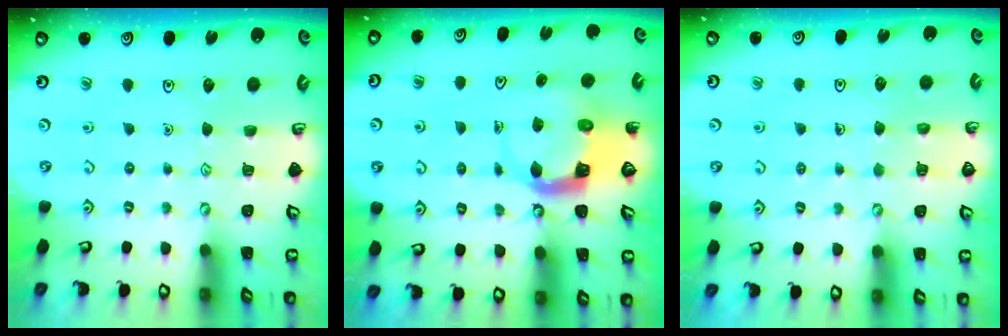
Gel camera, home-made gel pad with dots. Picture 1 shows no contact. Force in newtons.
{"total": 4.8, "press": 4.7, "slide": 0.4}
{"total": 4.7, "press": 4.6, "slide": 0.4}